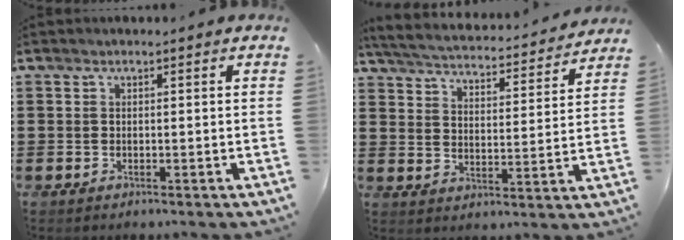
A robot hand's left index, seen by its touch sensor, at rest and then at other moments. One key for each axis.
{"total": 3.6, "fx": 3.6, "fy": -0.1, "fz": 0.4, "tx": -0.032, "ty": -0.032, "tz": 0.053}